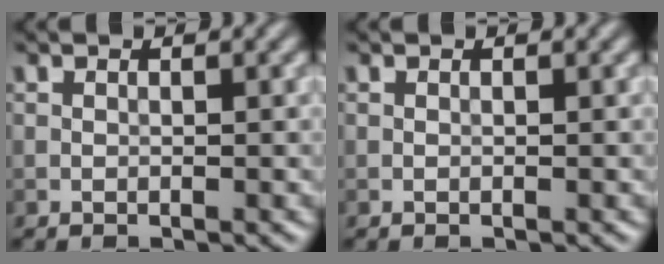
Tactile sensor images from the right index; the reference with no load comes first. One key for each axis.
{"total": 0.0}